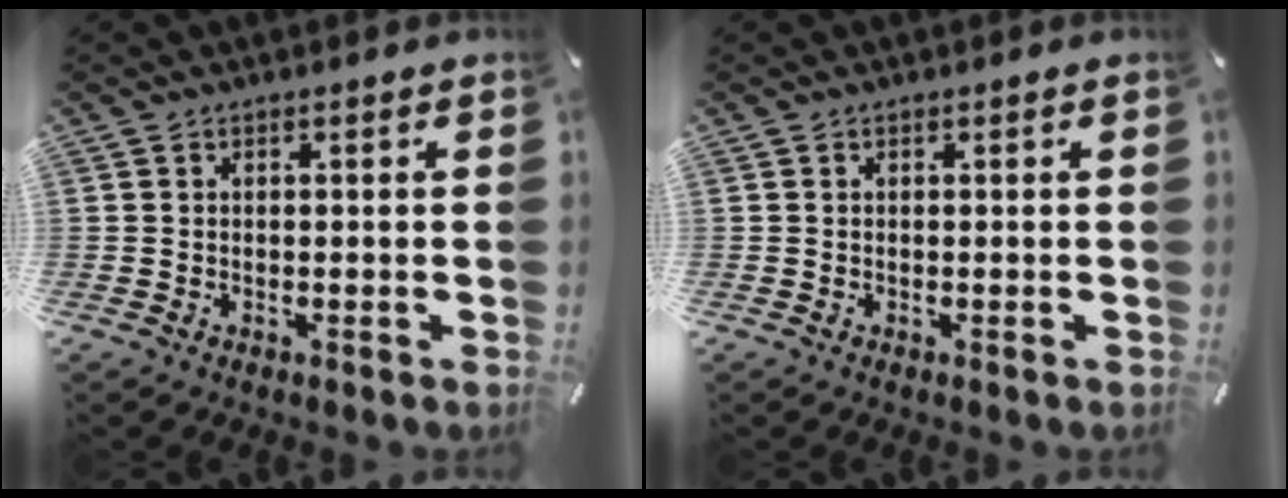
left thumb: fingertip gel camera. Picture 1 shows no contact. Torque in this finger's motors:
{"motor_torque": [0.07, 0.09, -0.05, 0.04, 0.00]}